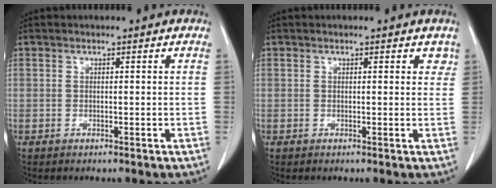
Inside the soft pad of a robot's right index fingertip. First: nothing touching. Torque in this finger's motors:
{"motor_torque": [-0.08, 0.03, -0.04, -0.01]}